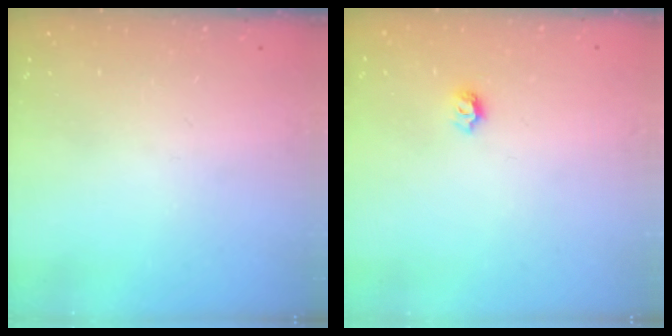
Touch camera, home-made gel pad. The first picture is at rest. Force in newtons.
{"total": 5.5, "press": 5.5, "slide": 0.5}